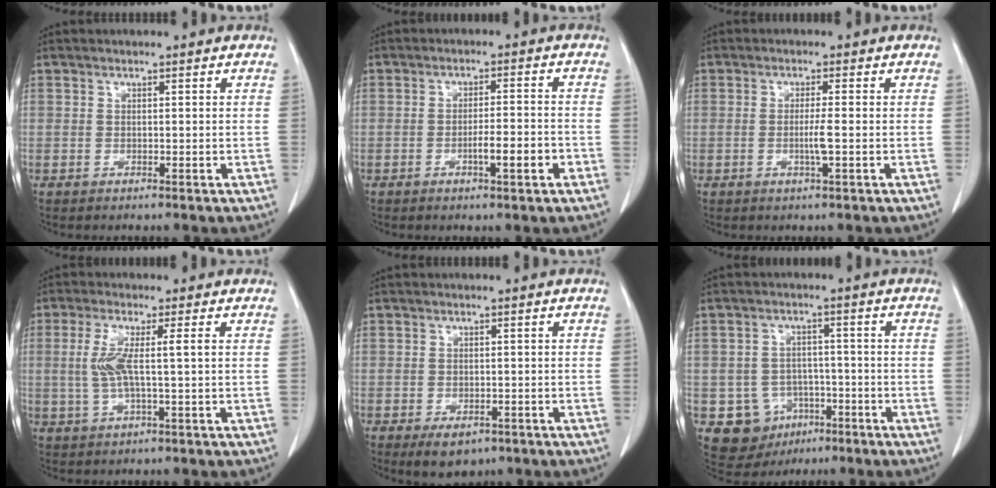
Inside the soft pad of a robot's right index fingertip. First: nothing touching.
{"total": 4.6, "force": [-1.9, 0.4, 4.2], "torque": [-0.060, 0.001, -0.026]}
{"total": 2.6, "force": [-0.4, -0.3, 2.5], "torque": [-0.045, -0.003, -0.007]}
{"total": 5.4, "force": [0.4, 0.2, 5.4], "torque": [-0.116, 0.006, 0.009]}
{"total": 4.3, "force": [-2.6, 2.6, 2.2], "torque": [-0.030, -0.002, -0.029]}
{"total": 8.5, "force": [-3.3, 7.6, 1.8], "torque": [-0.034, 0.015, -0.038]}